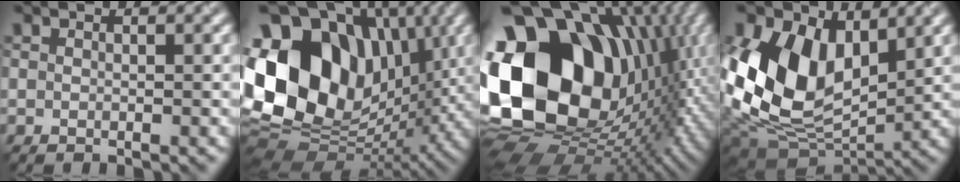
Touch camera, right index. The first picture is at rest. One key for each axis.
{"total": 18.0, "fx": 3.2, "fy": 13.7, "fz": 11.2, "tx": -0.240, "ty": 0.019, "tz": 0.054}
{"total": 22.5, "fx": 2.6, "fy": 16.9, "fz": 14.6, "tx": -0.308, "ty": -0.042, "tz": 0.083}
{"total": 12.9, "fx": 3.7, "fy": 8.4, "fz": 9.0, "tx": -0.195, "ty": 0.000, "tz": 0.068}